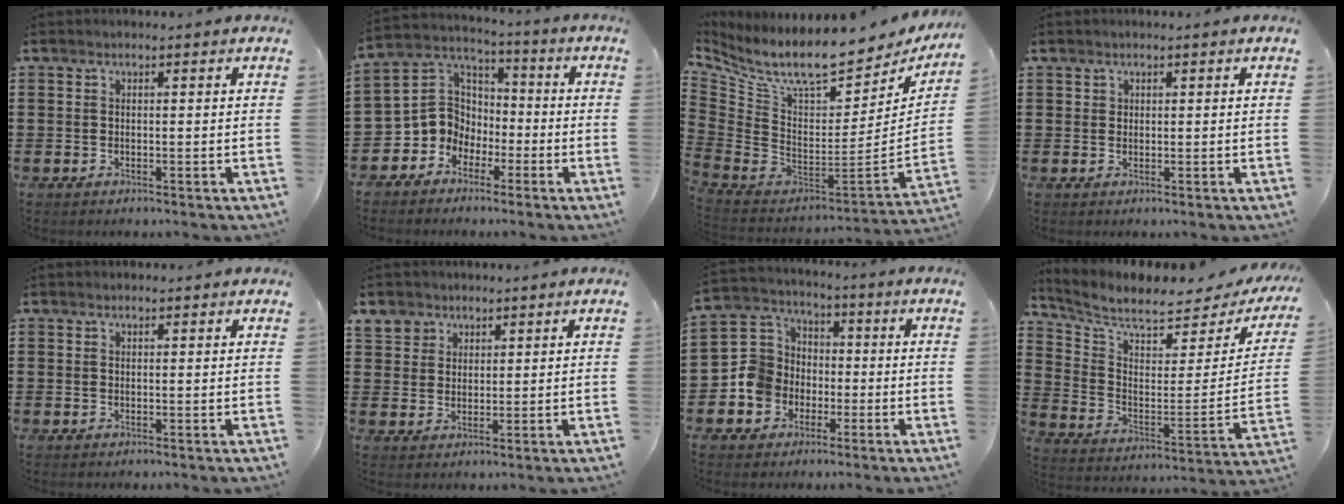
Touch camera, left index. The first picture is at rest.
{"total": 7.8, "force": [-2.5, 7.0, 2.4], "torque": [-0.096, 0.001, -0.056]}
{"total": 9.1, "force": [7.2, 1.5, 5.4], "torque": [-0.132, -0.073, 0.123]}
{"total": 1.0, "force": [0.7, 0.7, 0.1], "torque": [-0.005, 0.003, 0.013]}
{"total": 0.6, "force": [0.6, 0.2, 0.2], "torque": [-0.005, 0.000, 0.012]}
{"total": 3.7, "force": [2.2, 3.0, -0.1], "torque": [-0.016, 0.012, 0.042]}
{"total": 7.8, "force": [-2.4, 7.3, 1.8], "torque": [-0.079, 0.016, -0.048]}
{"total": 6.1, "force": [5.2, 1.2, 3.0], "torque": [-0.088, -0.047, 0.084]}